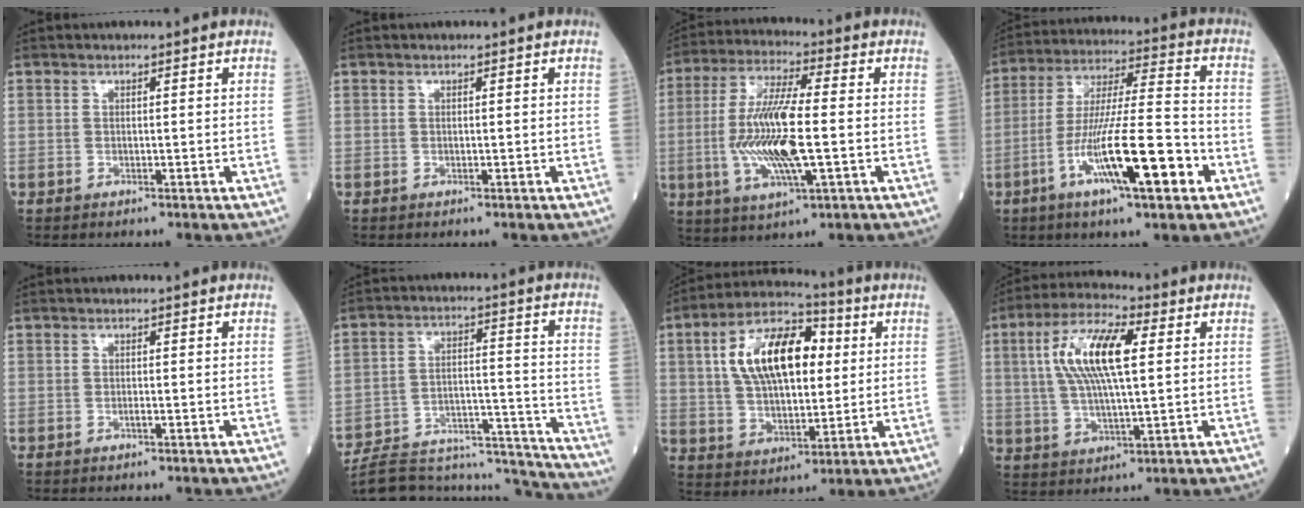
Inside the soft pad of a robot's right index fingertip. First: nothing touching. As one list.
[{"total": 0.0}, {"total": 13.9, "force": [-1.8, 2.3, 13.6], "torque": [-0.278, -0.007, -0.033]}, {"total": 16.4, "force": [-6.7, 1.5, 14.9], "torque": [-0.267, -0.012, -0.116]}, {"total": 0.5, "force": [-0.2, 0.0, 0.5], "torque": [-0.008, 0.001, -0.004]}, {"total": 22.1, "force": [-21.0, 3.4, 5.9], "torque": [-0.084, 0.025, -0.309]}, {"total": 15.4, "force": [3.6, 7.4, 13.0], "torque": [-0.245, 0.030, 0.062]}, {"total": 12.5, "force": [2.8, 3.2, 11.7], "torque": [-0.239, 0.018, 0.050]}]